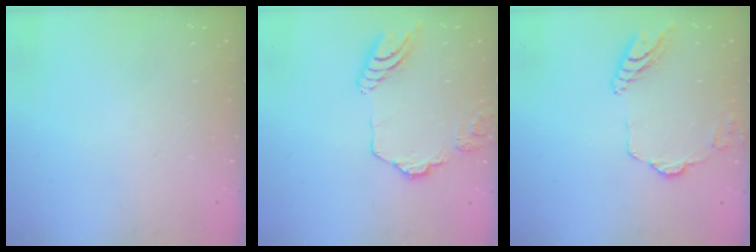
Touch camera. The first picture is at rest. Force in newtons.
{"total": 13.8, "press": 13.7, "slide": 1.9}
{"total": 12.1, "press": 12.0, "slide": 1.5}